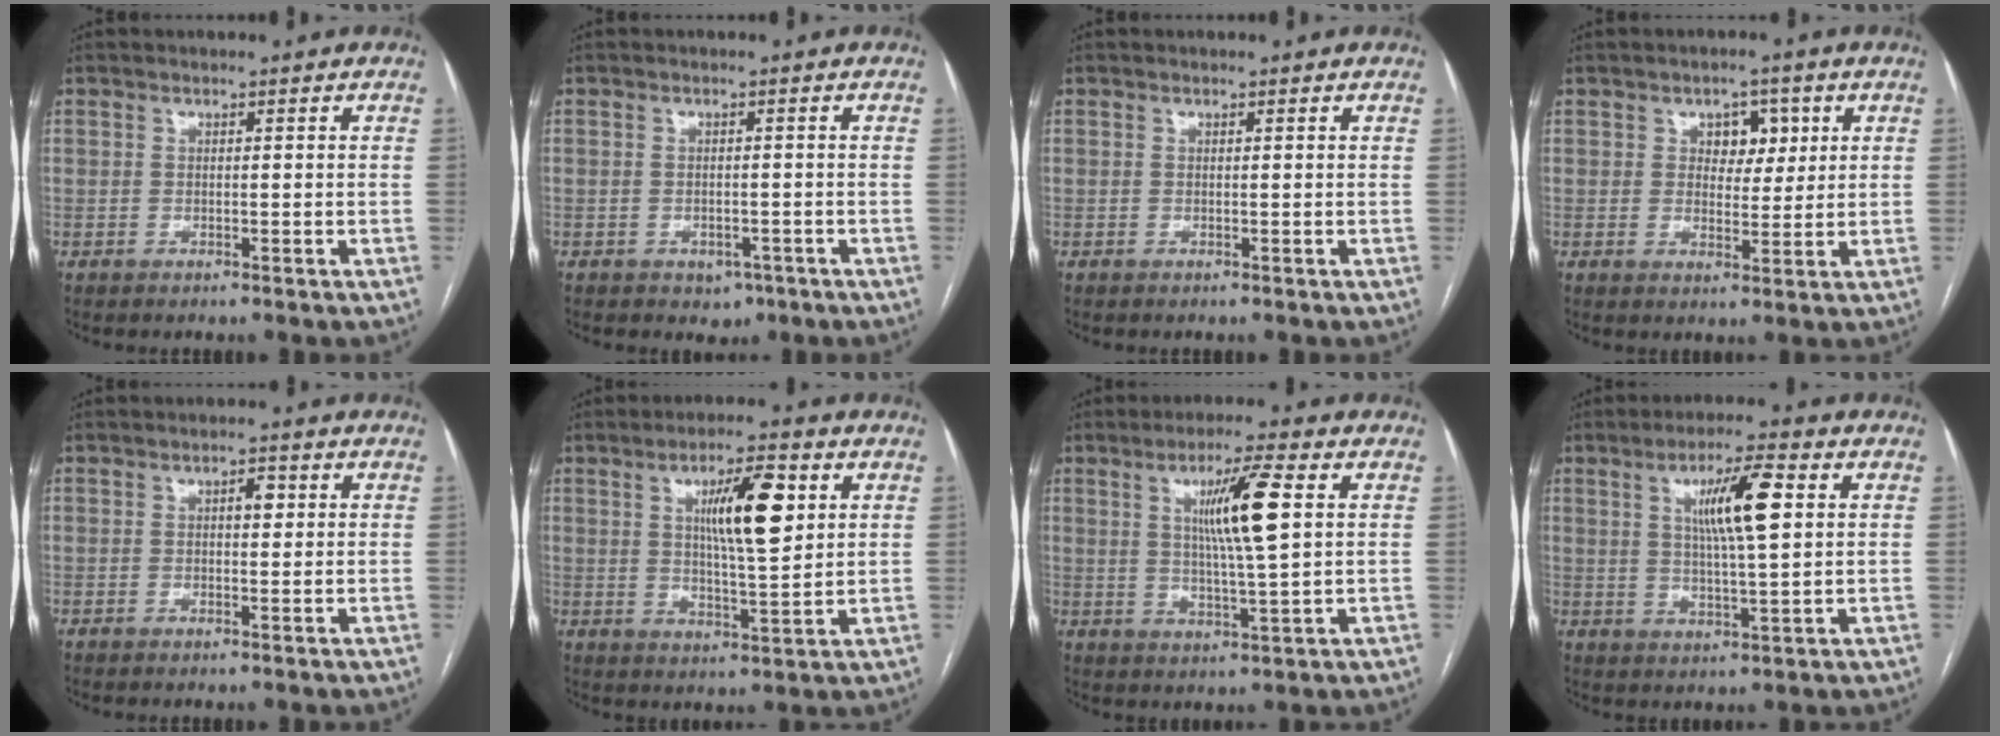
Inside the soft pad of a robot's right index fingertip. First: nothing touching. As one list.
[{"total": 2.4, "force": [-1.3, 1.8, 0.9], "torque": [-0.005, 0.004, -0.009]}, {"total": 0.0}, {"total": 4.7, "force": [1.9, 3.1, 3.0], "torque": [-0.033, 0.010, 0.029]}, {"total": 2.2, "force": [0.6, 0.9, 1.9], "torque": [-0.030, 0.005, 0.008]}, {"total": 10.2, "force": [3.3, 1.8, 9.5], "torque": [-0.157, 0.003, 0.056]}, {"total": 9.4, "force": [2.6, -0.1, 9.0], "torque": [-0.159, -0.002, 0.044]}, {"total": 9.3, "force": [2.8, 0.9, 8.8], "torque": [-0.152, 0.006, 0.048]}]